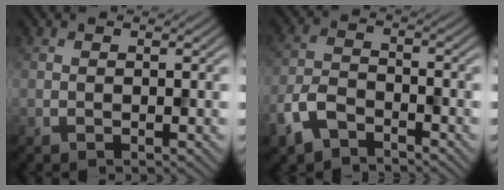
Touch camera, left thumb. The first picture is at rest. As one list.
[{"total": 5.6, "force": [-3.9, 2.7, 2.9], "torque": [-0.064, -0.005, -0.092]}]